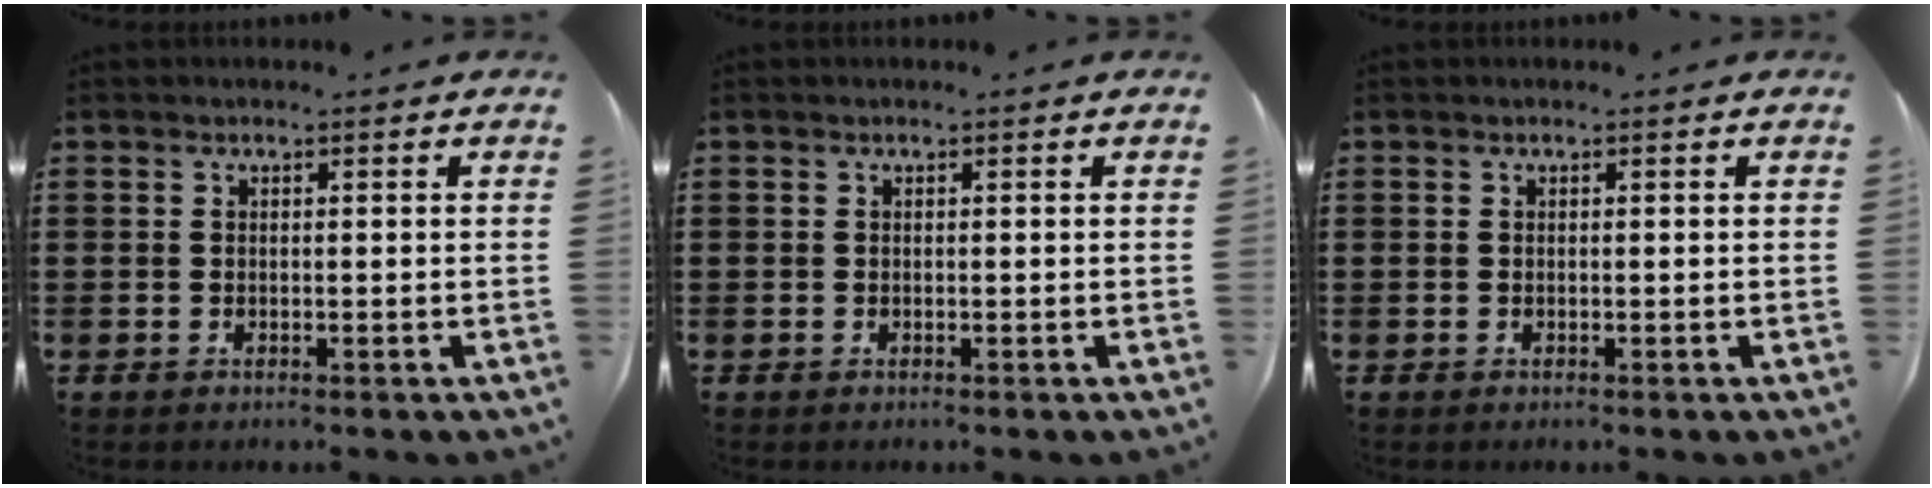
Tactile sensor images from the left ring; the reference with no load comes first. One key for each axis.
{"total": 0.0}
{"total": 0.0}